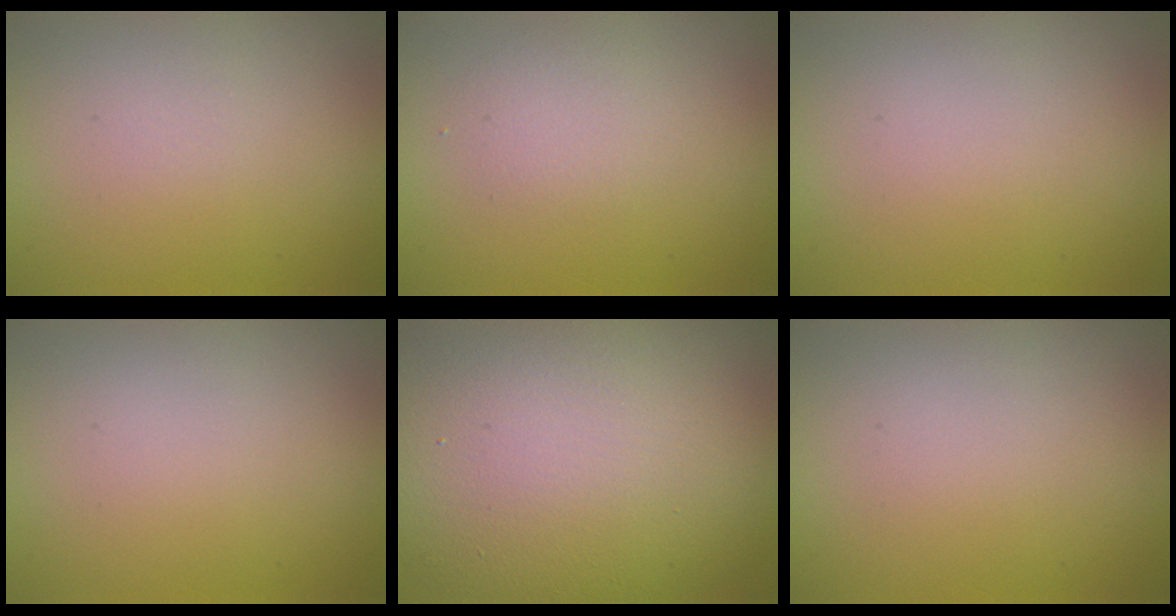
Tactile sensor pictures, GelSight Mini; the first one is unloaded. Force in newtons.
{"total": 1.5, "press": 1.5, "slide": 0.1}
{"total": 0.0}
{"total": 0.0}
{"total": 15.8, "press": 15.8, "slide": 0.9}
{"total": 0.0}